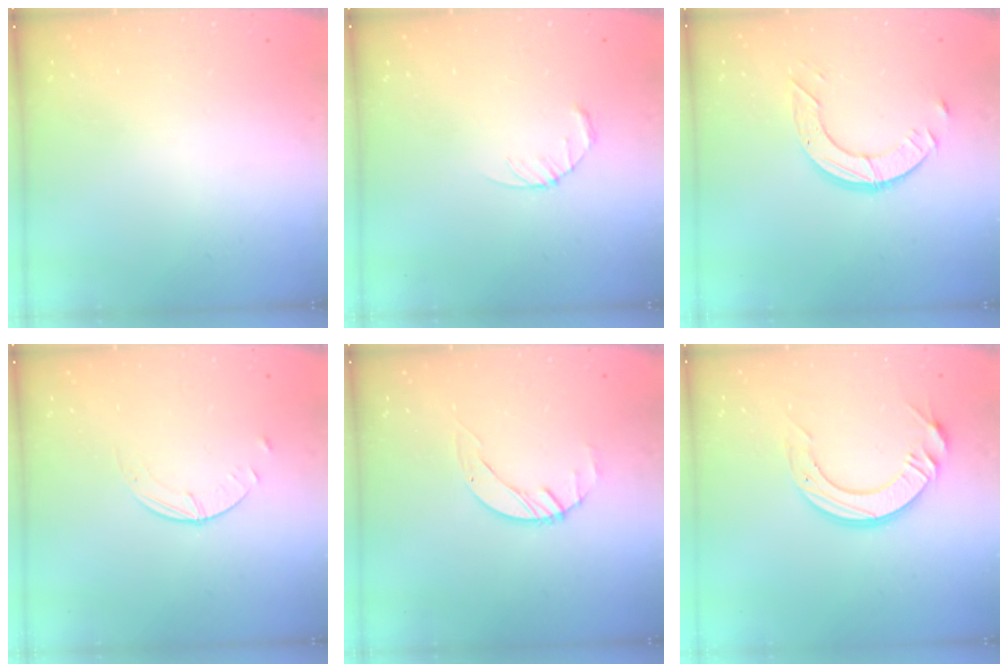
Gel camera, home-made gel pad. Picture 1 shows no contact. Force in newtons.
{"total": 3.2, "press": 3.2, "slide": 0.5}
{"total": 6.9, "press": 6.9, "slide": 0.6}
{"total": 0.9, "press": 0.9, "slide": 0.2}
{"total": 1.4, "press": 1.4, "slide": 0.2}
{"total": 12.8, "press": 12.7, "slide": 1.2}